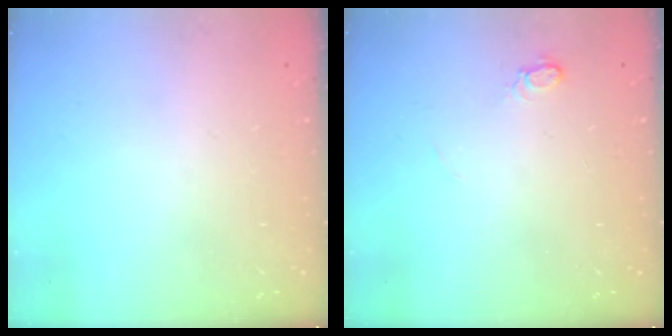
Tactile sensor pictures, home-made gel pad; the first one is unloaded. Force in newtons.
{"total": 4.9, "press": 4.9, "slide": 0.6}